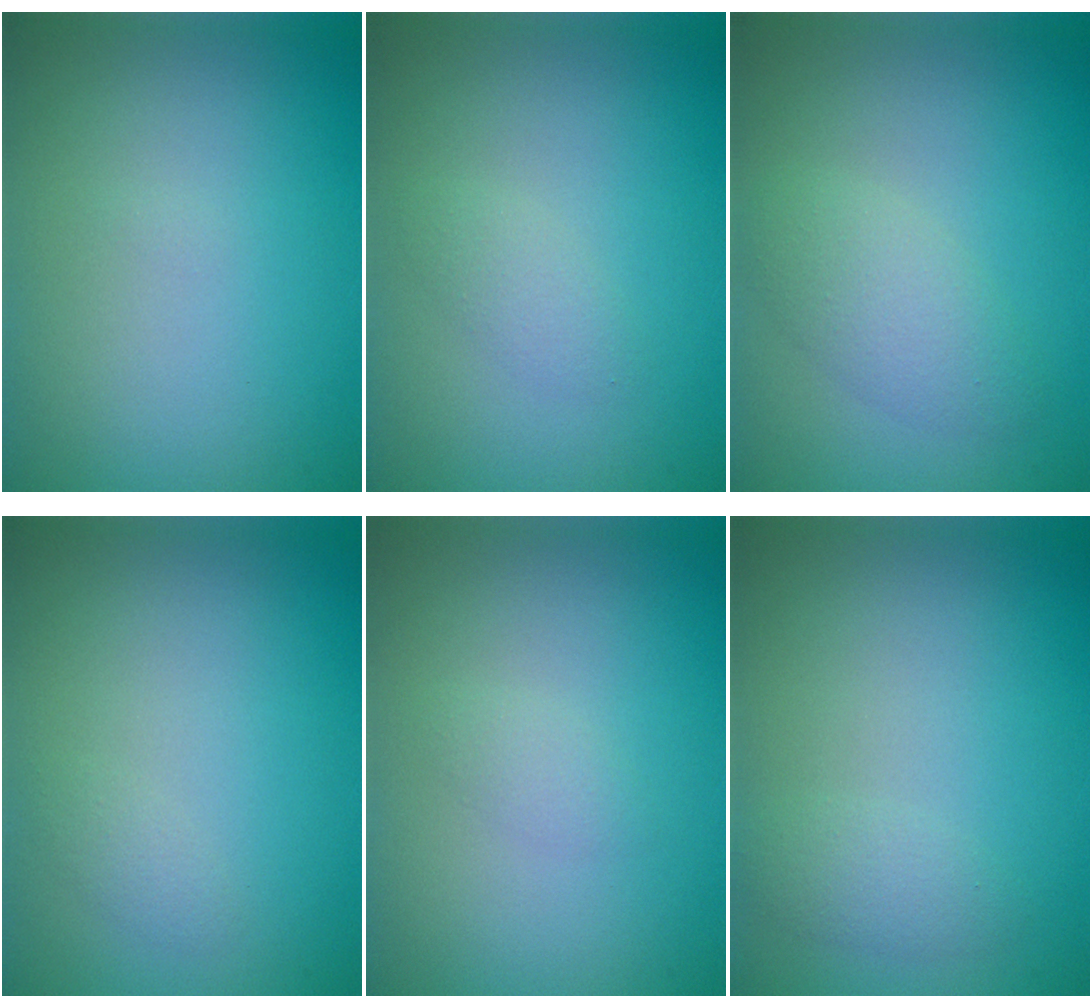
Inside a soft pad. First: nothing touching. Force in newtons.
{"total": 1.2, "press": 1.2, "slide": 0.0}
{"total": 2.7, "press": 2.7, "slide": 0.1}
{"total": 0.7, "press": 0.7, "slide": 0.0}
{"total": 0.9, "press": 0.9, "slide": 0.0}
{"total": 1.3, "press": 1.3, "slide": 0.1}